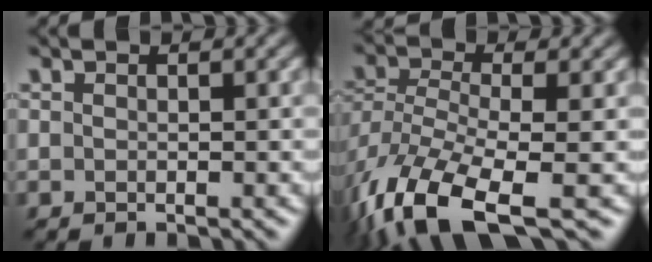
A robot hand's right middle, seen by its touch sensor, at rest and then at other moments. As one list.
[{"total": 11.6, "force": [-6.4, 4.4, 8.6], "torque": [-0.199, -0.027, -0.116]}]